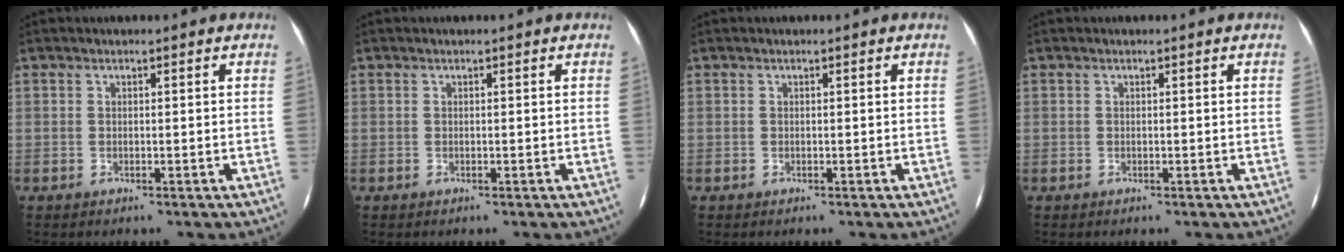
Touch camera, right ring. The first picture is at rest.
{"total": 0.0}
{"total": 0.0}
{"total": 0.0}